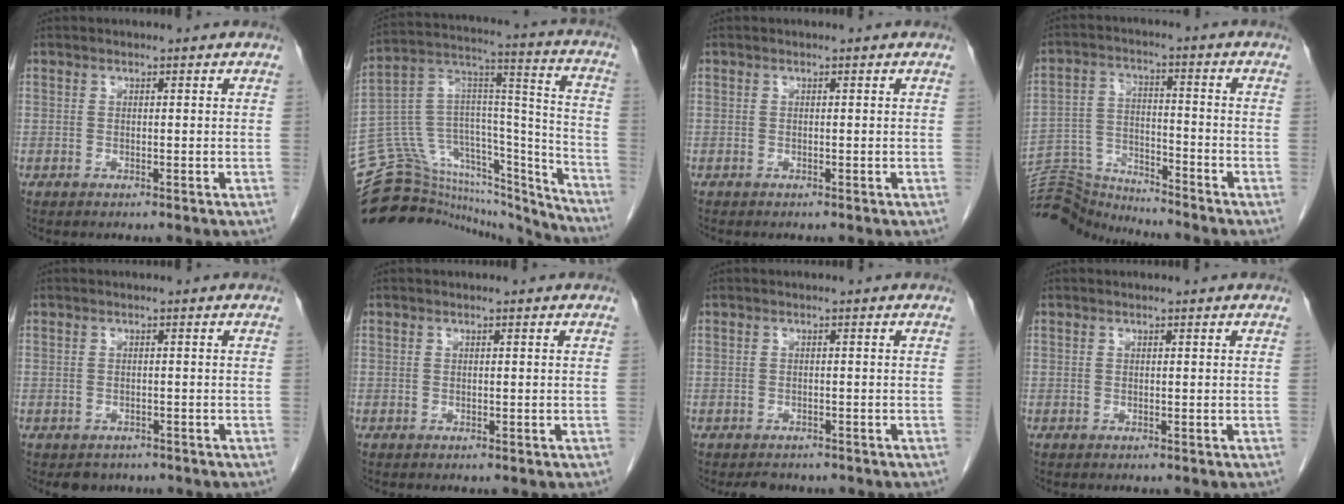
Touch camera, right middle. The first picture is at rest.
{"total": 32.6, "force": [-29.8, 8.9, 9.8], "torque": [-0.148, 0.044, -0.431]}
{"total": 0.0}
{"total": 10.3, "force": [-10.2, 0.0, -0.5], "torque": [0.002, 0.029, -0.187]}
{"total": 2.8, "force": [-2.1, 1.7, 0.5], "torque": [-0.008, 0.003, -0.025]}
{"total": 0.0}
{"total": 2.5, "force": [-2.2, 1.2, 0.3], "torque": [-0.008, 0.000, -0.030]}
{"total": 0.0}